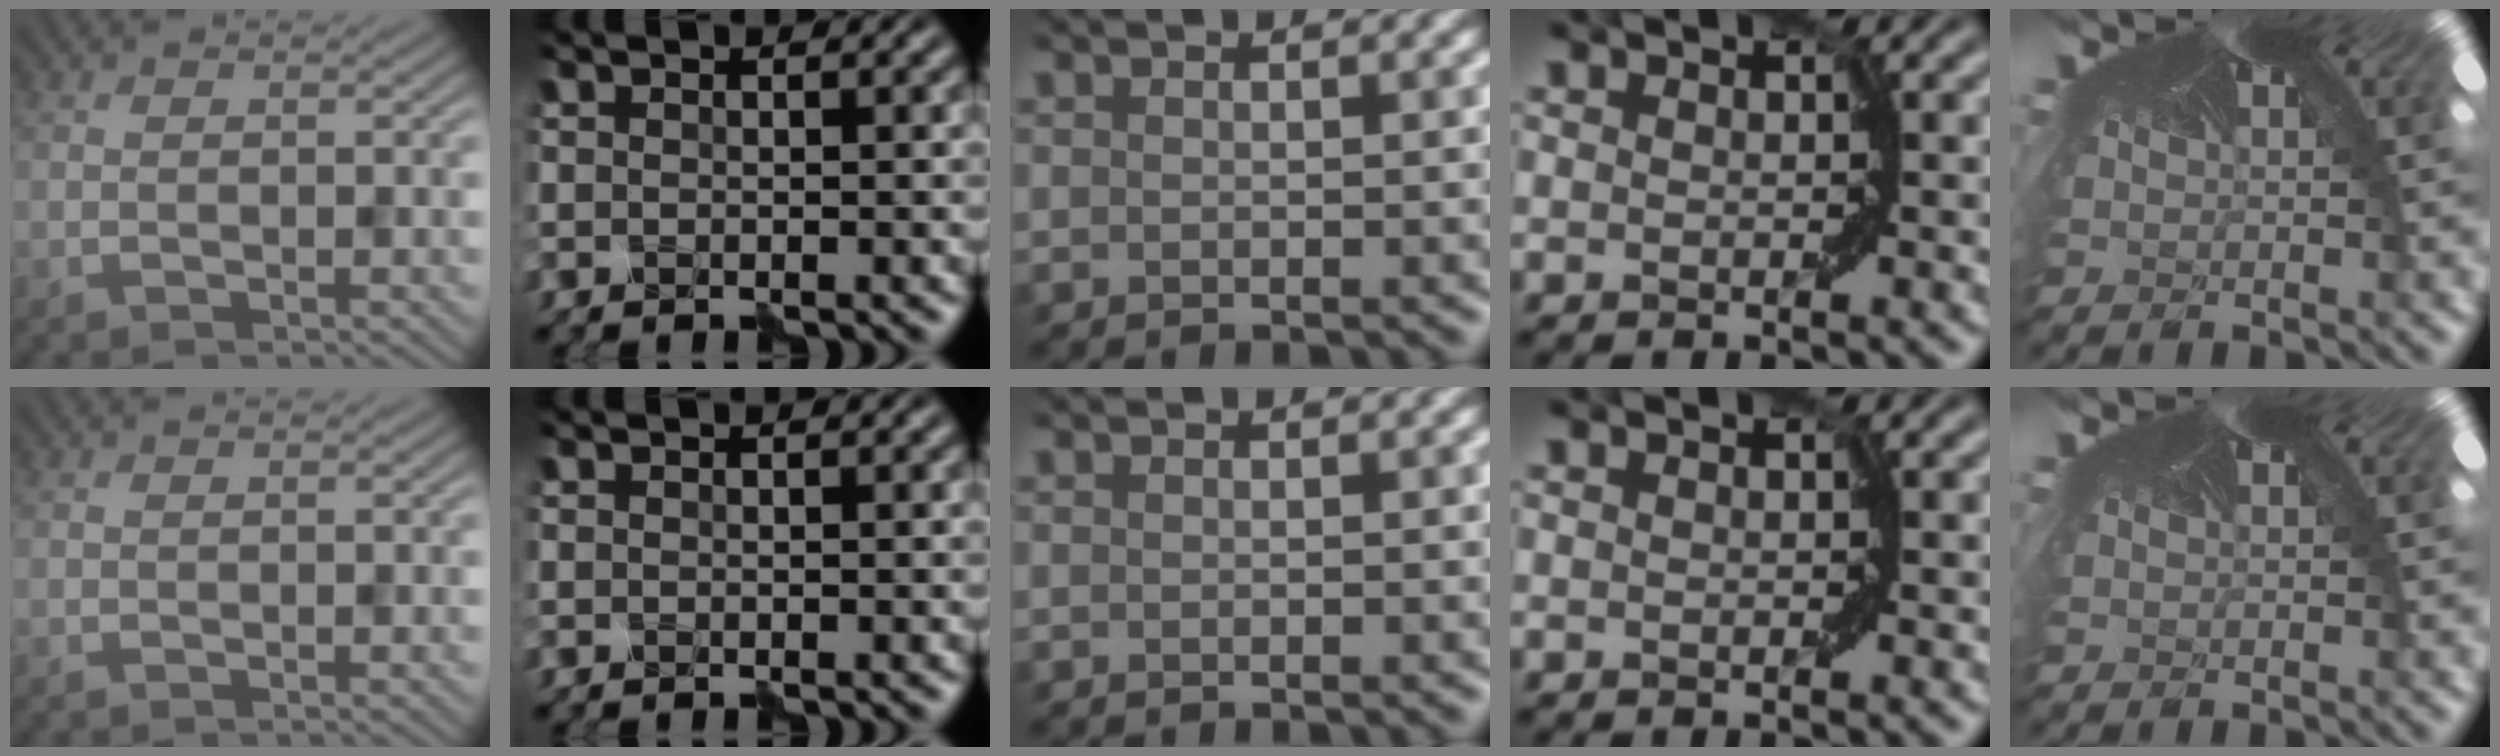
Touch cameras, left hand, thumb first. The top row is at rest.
{}